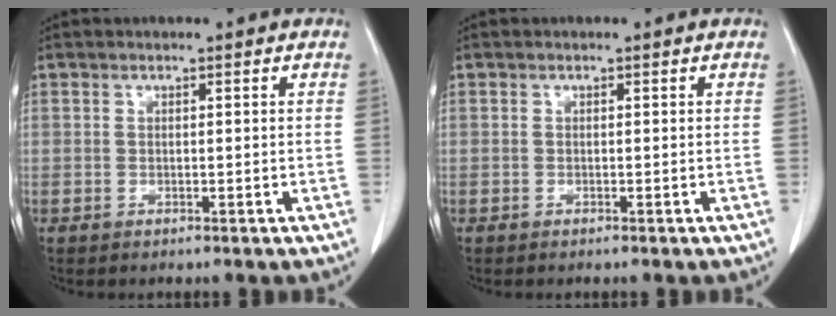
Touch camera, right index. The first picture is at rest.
{"total": 0.0}